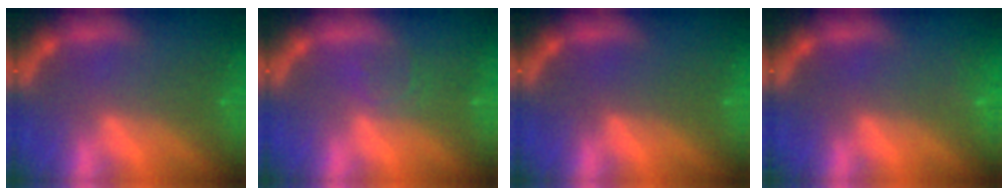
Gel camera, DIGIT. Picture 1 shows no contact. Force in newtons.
{"total": 1.9}
{"total": 0.0}
{"total": 0.9}